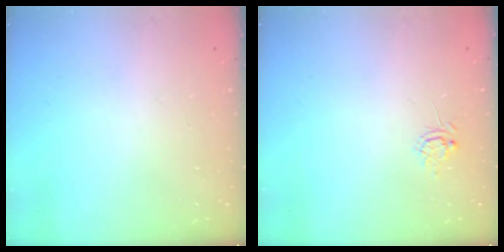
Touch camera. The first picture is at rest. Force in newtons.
{"total": 3.9, "press": 3.9, "slide": 0.2}